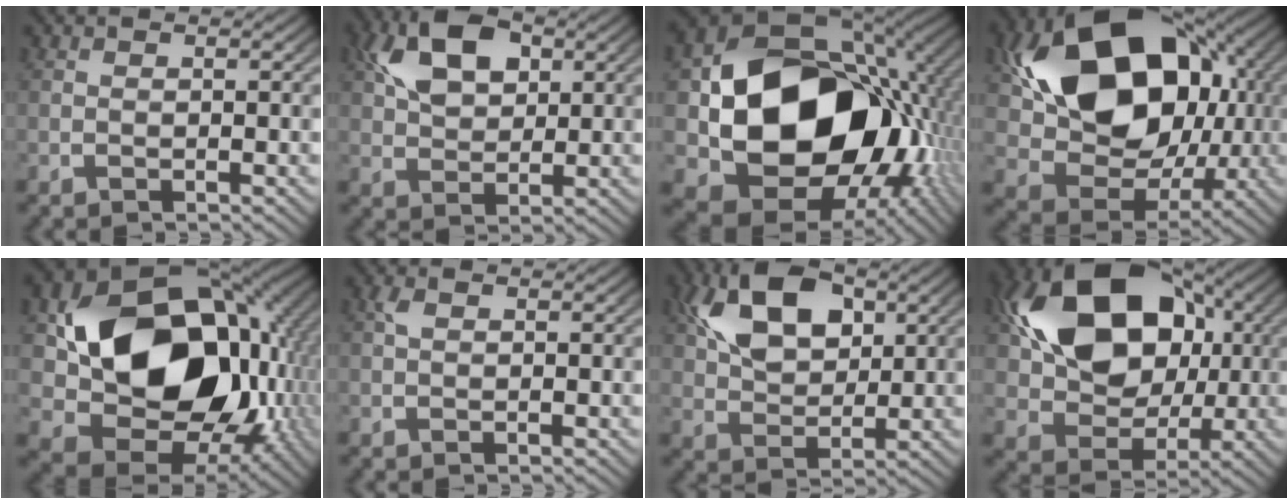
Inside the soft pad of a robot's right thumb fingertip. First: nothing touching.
{"total": 6.8, "force": [2.7, 4.1, 4.7], "torque": [-0.092, -0.002, 0.059]}
{"total": 24.5, "force": [-2.4, 16.2, 18.2], "torque": [-0.357, -0.084, -0.003]}
{"total": 20.5, "force": [2.7, 13.5, 15.2], "torque": [-0.298, -0.033, 0.055]}
{"total": 24.0, "force": [0.0, 16.0, 17.9], "torque": [-0.354, -0.055, 0.017]}
{"total": 1.1, "force": [0.5, 0.7, 0.7], "torque": [-0.020, 0.001, 0.011]}
{"total": 8.7, "force": [3.0, 5.4, 6.1], "torque": [-0.123, -0.008, 0.065]}
{"total": 16.0, "force": [3.1, 10.6, 11.6], "torque": [-0.233, -0.018, 0.062]}